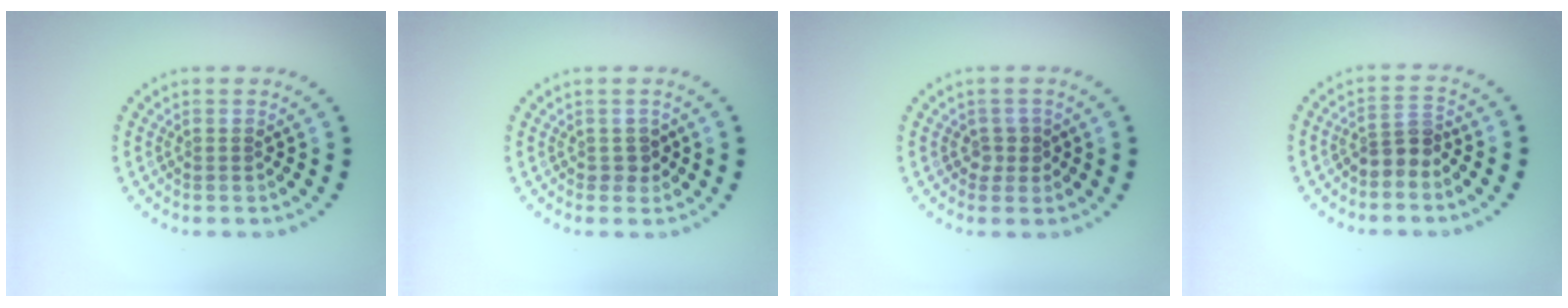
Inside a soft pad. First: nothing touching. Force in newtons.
{"total": 1.1, "press": 0.9, "slide": 0.6}
{"total": 1.3, "press": 1.0, "slide": 0.8}
{"total": 2.2, "press": 1.8, "slide": 1.4}